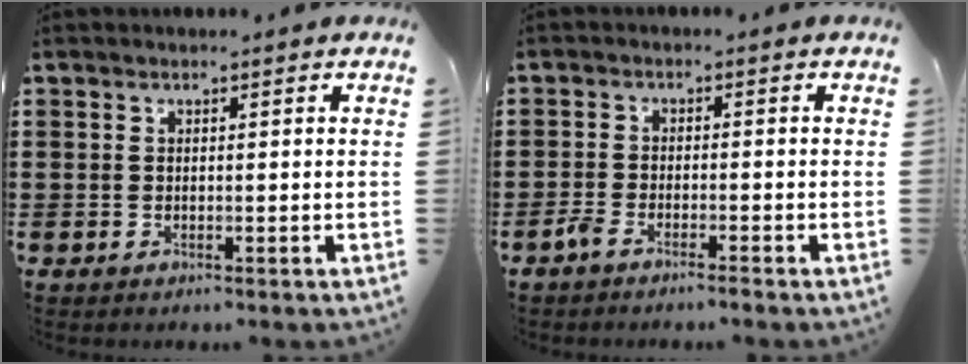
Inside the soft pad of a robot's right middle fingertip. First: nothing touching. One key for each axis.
{"total": 2.1, "fx": -1.8, "fy": 0.2, "fz": 1.0, "tx": -0.034, "ty": -0.002, "tz": -0.039}